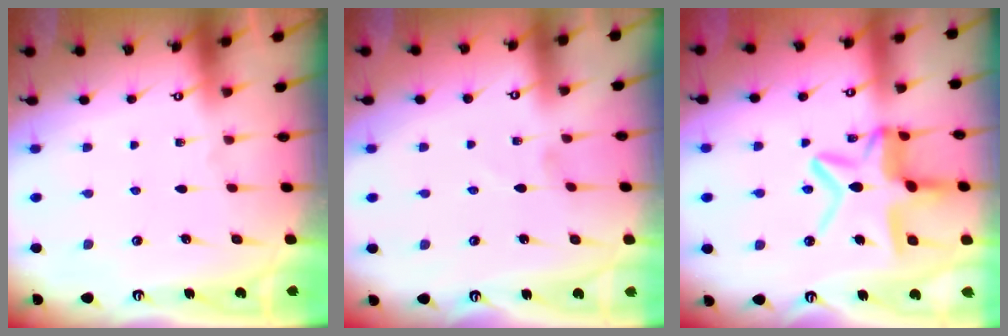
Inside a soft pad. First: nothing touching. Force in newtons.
{"total": 1.0, "press": 1.0, "slide": 0.1}
{"total": 15.0, "press": 15.0, "slide": 1.3}